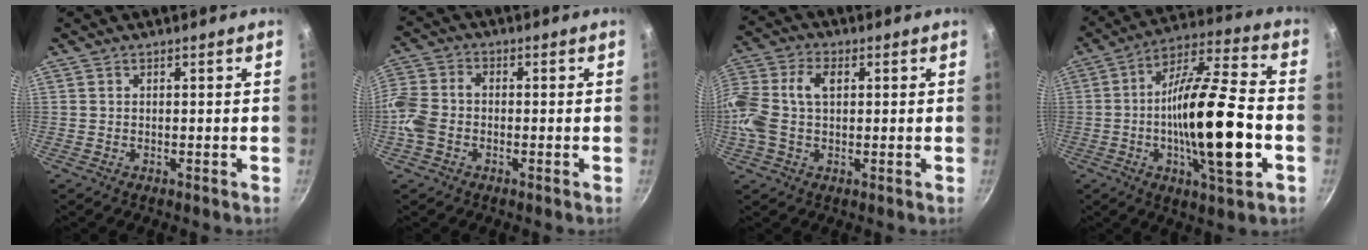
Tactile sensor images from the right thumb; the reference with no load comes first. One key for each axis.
{"total": 8.5, "fx": -2.5, "fy": 6.1, "fz": 5.3, "tx": -0.116, "ty": 0.023, "tz": -0.069}
{"total": 12.9, "fx": 1.1, "fy": 8.2, "fz": 9.8, "tx": -0.206, "ty": 0.023, "tz": 0.005}
{"total": 21.9, "fx": -4.3, "fy": 6.1, "fz": 20.6, "tx": -0.343, "ty": 0.030, "tz": -0.079}